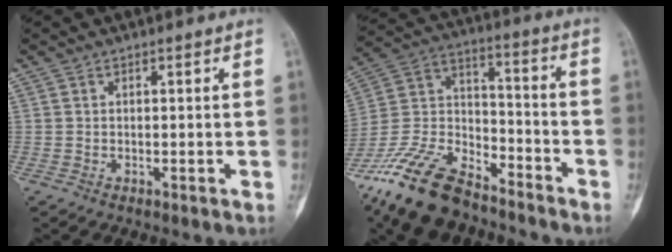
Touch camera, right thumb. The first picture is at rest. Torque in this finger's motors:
{"motor_torque": [2.30, 0.11, 1.45, -1.30, 0.17]}